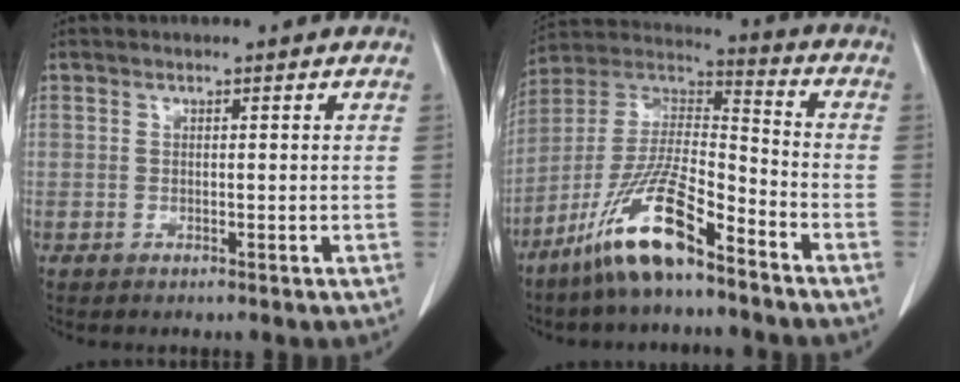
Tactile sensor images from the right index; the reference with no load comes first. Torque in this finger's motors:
{"motor_torque": [1.14, -1.00, 0.47, 0.21]}